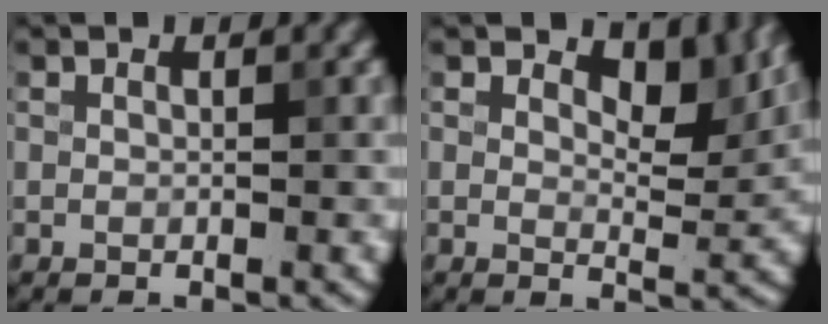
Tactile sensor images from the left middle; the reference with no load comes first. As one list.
[{"total": 4.3, "force": [2.6, 1.9, 2.8], "torque": [-0.040, -0.007, 0.034]}]